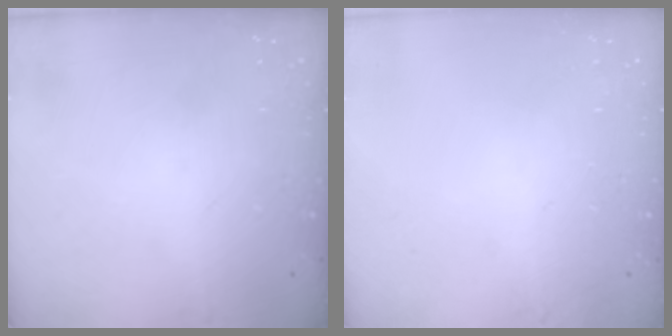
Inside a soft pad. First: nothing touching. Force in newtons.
{"total": 0.0}